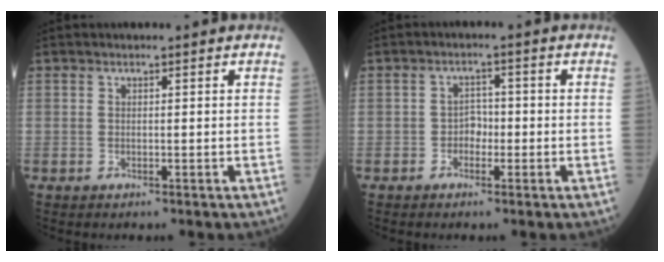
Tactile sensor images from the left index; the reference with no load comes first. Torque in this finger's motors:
{"motor_torque": [-0.05, 0.42, 0.01, 0.00]}